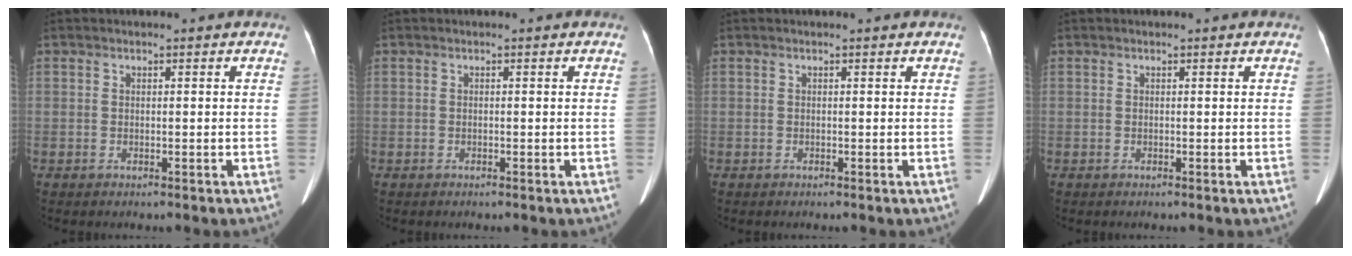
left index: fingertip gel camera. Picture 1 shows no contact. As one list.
[{"total": 0.0}, {"total": 0.5, "force": [0.5, 0.1, 0.1], "torque": [-0.007, 0.013, 0.003]}, {"total": 0.0}]